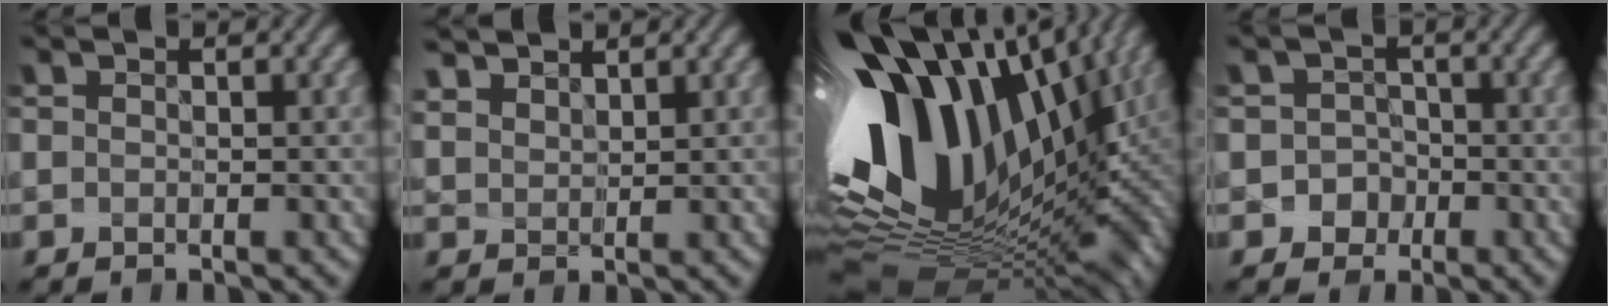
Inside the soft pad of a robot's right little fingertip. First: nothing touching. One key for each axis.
{"total": 3.4, "fx": 2.5, "fy": 2.0, "fz": 1.2, "tx": -0.049, "ty": 0.022, "tz": 0.045}
{"total": 17.1, "fx": 3.2, "fy": 10.1, "fz": 13.4, "tx": -0.238, "ty": -0.009, "tz": 0.074}
{"total": 3.1, "fx": -1.7, "fy": 2.6, "fz": 0.1, "tx": 0.029, "ty": 0.010, "tz": -0.038}